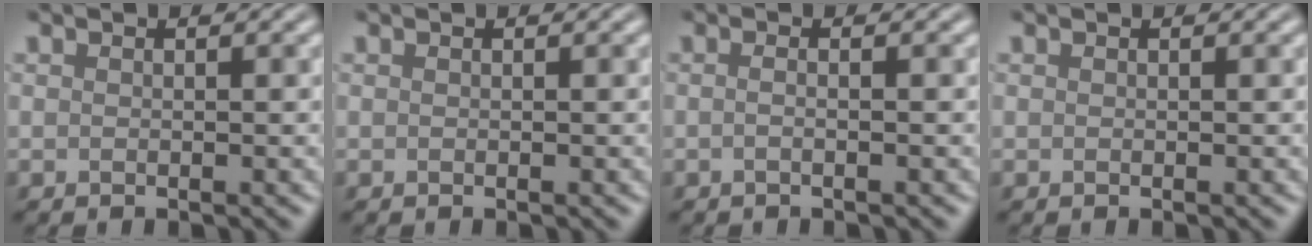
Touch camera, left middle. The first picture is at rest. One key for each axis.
{"total": 0.0}
{"total": 2.1, "fx": 0.2, "fy": 1.1, "fz": 1.8, "tx": -0.004, "ty": 0.001, "tz": -0.025}
{"total": 0.0}